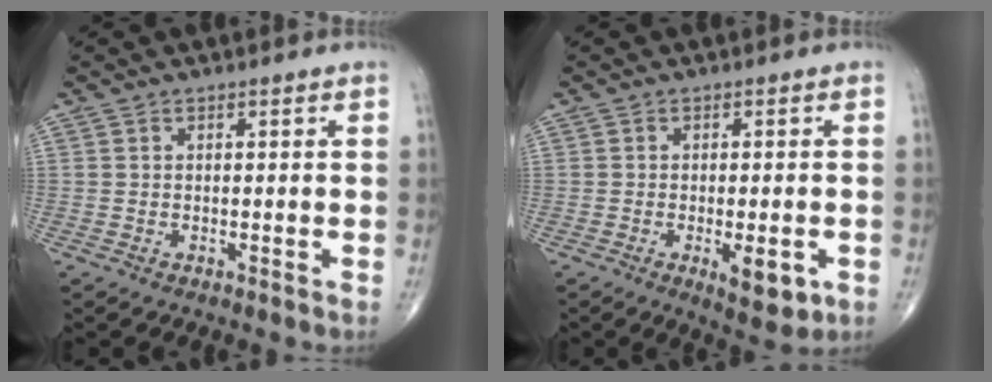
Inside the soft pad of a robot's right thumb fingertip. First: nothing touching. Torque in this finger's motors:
{"motor_torque": [0.70, 0.79, -0.04, -0.08, 0.19]}